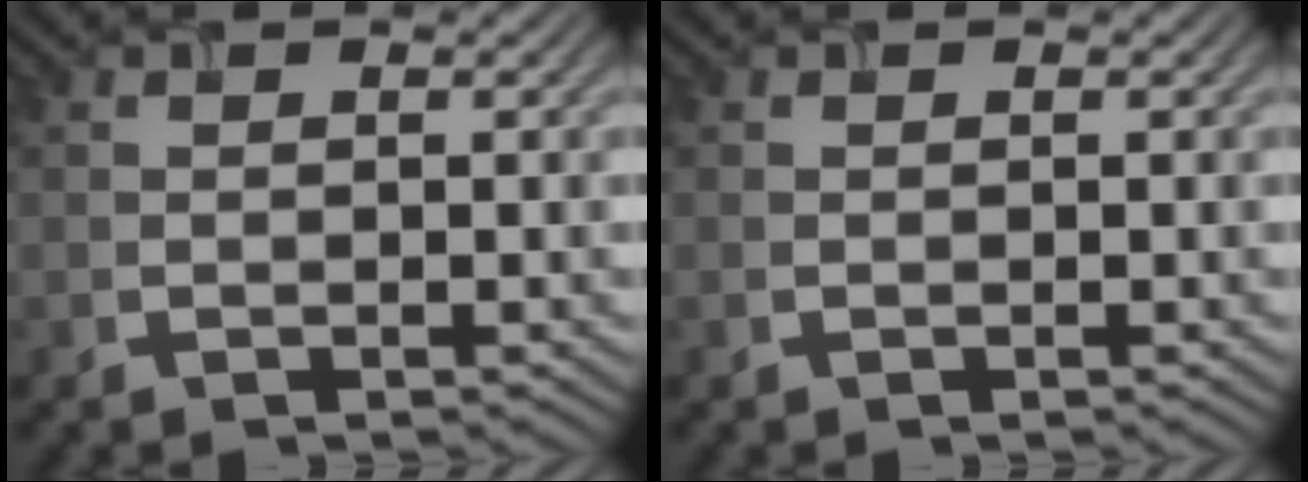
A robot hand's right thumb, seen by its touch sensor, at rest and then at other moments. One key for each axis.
{"total": 0.0}